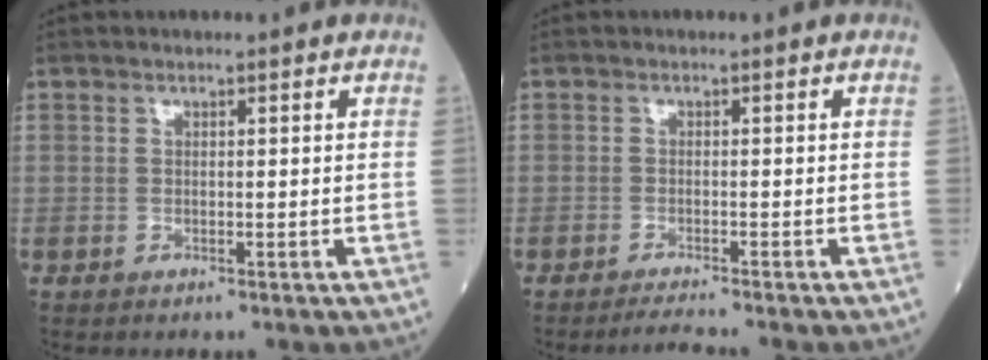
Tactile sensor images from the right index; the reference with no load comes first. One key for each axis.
{"total": 2.7, "fx": -2.5, "fy": -0.8, "fz": 0.5, "tx": -0.016, "ty": -0.014, "tz": -0.045}